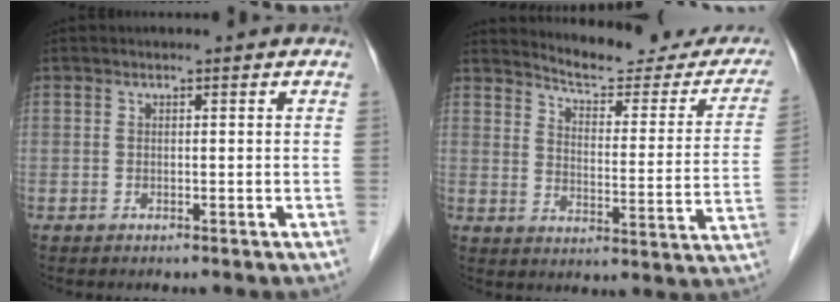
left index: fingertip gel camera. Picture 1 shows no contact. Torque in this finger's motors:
{"motor_torque": [-0.70, -0.81, 0.06, 0.01]}